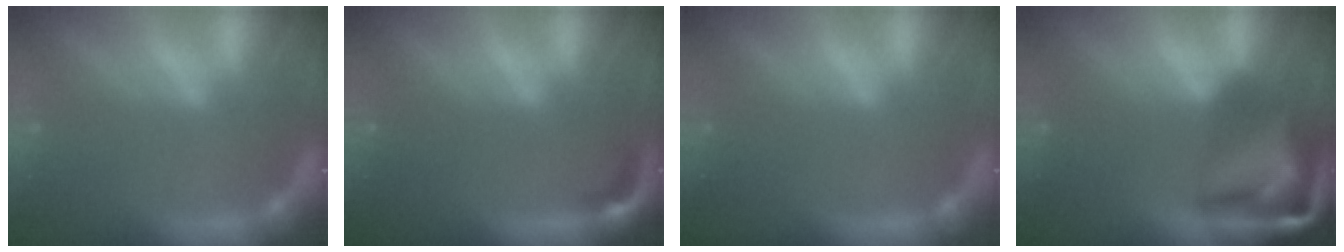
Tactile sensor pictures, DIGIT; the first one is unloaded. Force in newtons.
{"total": 1.4}
{"total": 0.0}
{"total": 9.5}